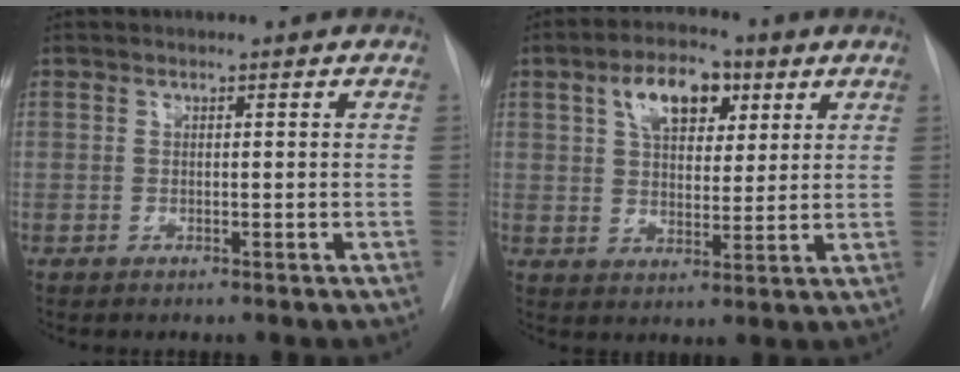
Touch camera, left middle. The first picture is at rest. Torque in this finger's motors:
{"motor_torque": [1.18, -0.50, 0.46, 0.05]}